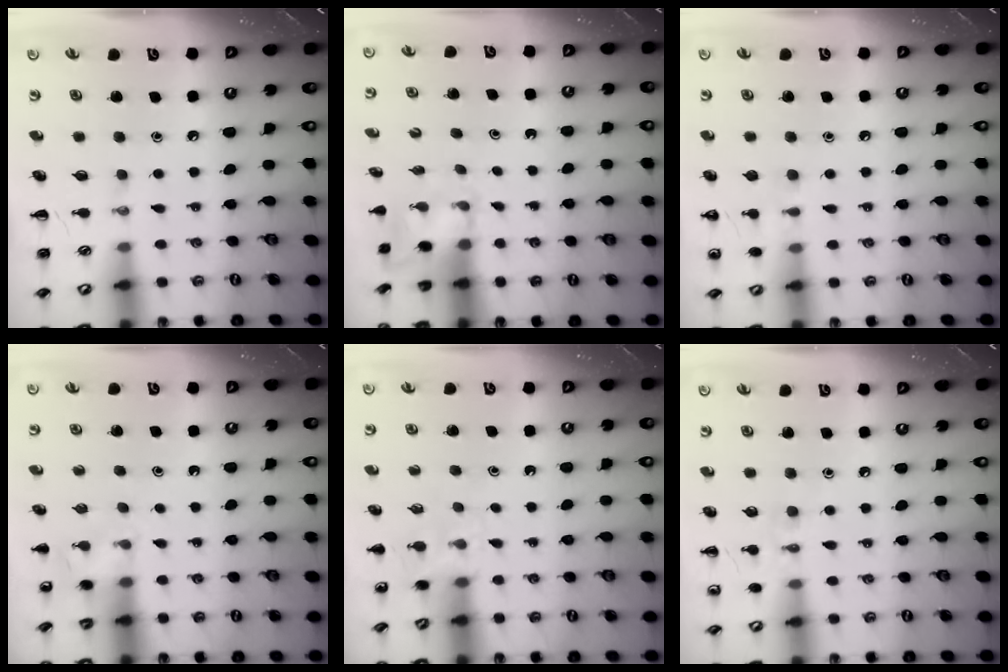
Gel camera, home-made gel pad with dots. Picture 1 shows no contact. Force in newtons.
{"total": 1.7, "press": 1.6, "slide": 0.6}
{"total": 6.4, "press": 6.1, "slide": 1.9}
{"total": 4.2, "press": 4.0, "slide": 1.1}
{"total": 4.1, "press": 3.8, "slide": 1.7}
{"total": 6.1, "press": 5.8, "slide": 1.8}